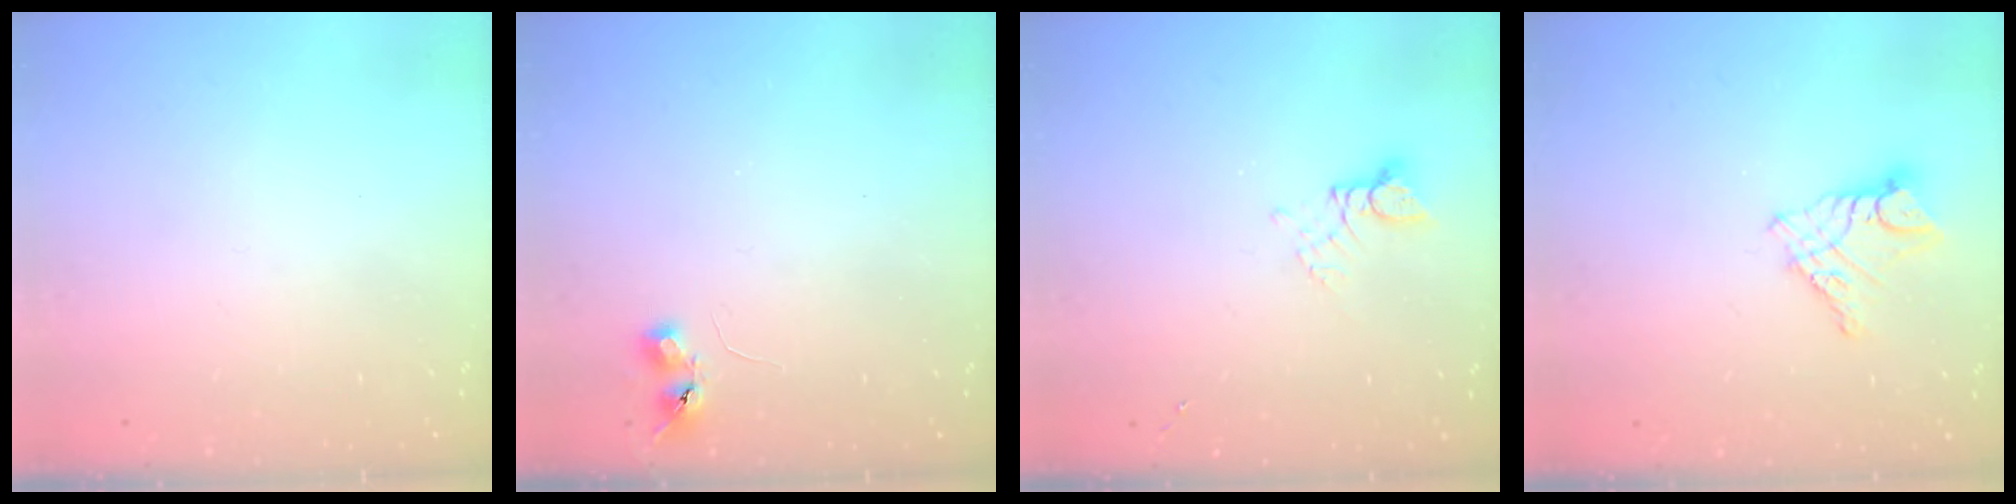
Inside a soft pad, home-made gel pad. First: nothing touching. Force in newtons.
{"total": 5.2, "press": 5.1, "slide": 0.9}
{"total": 2.9, "press": 2.9, "slide": 0.4}
{"total": 9.7, "press": 9.7, "slide": 0.6}